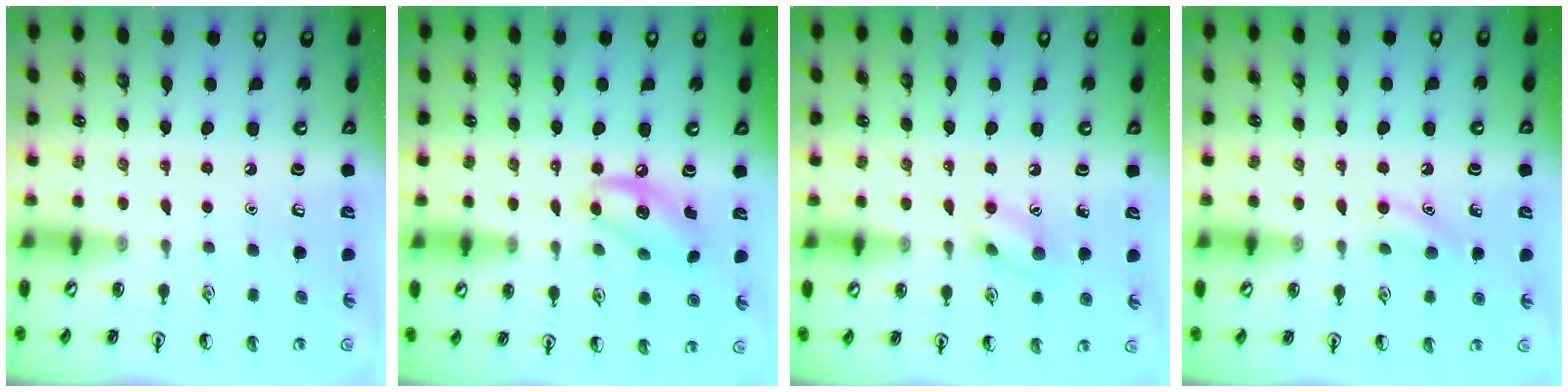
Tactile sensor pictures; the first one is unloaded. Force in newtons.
{"total": 9.0, "press": 8.8, "slide": 1.9}
{"total": 7.4, "press": 7.4, "slide": 0.6}
{"total": 7.4, "press": 7.0, "slide": 2.3}